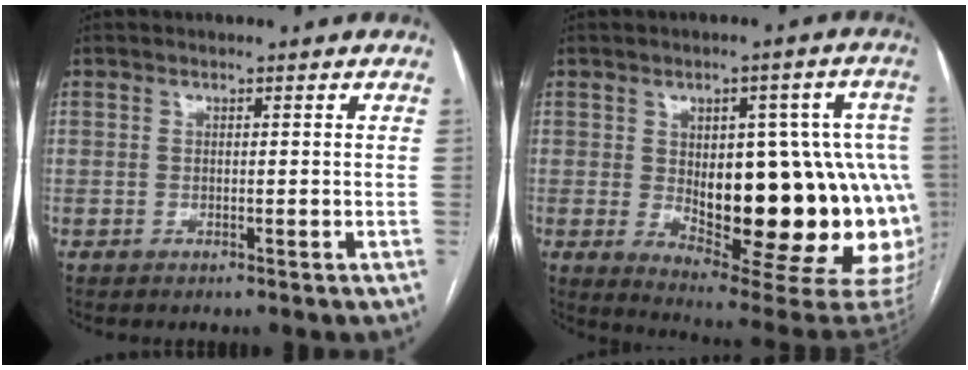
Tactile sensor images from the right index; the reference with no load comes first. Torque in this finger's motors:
{"motor_torque": [2.04, -0.10, 1.05, 0.21]}